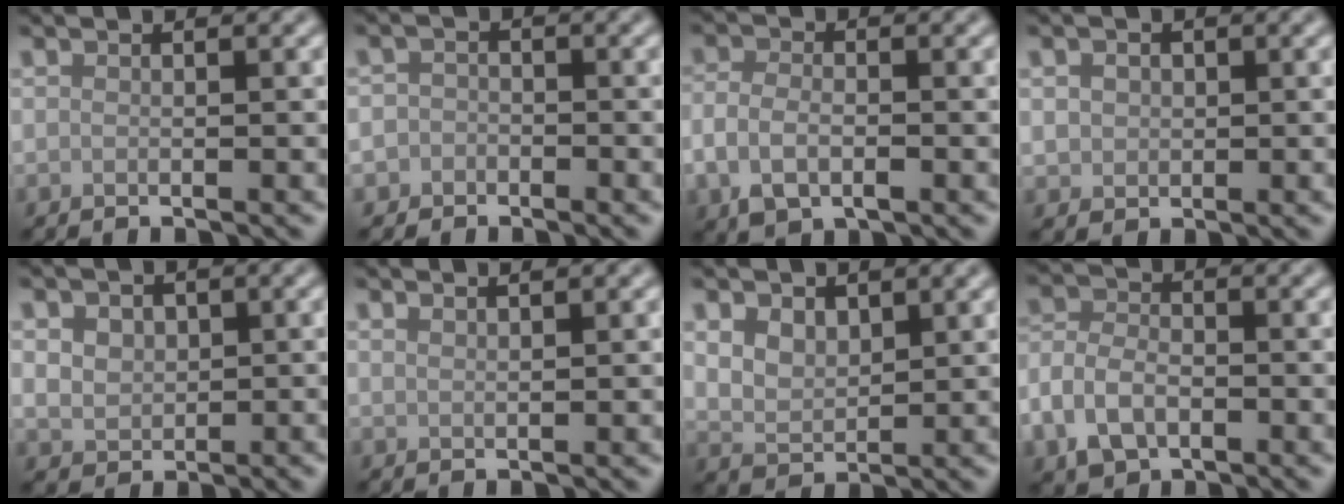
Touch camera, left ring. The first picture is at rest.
{"total": 1.8, "force": [-1.0, 1.5, 0.1], "torque": [0.024, 0.006, -0.025]}
{"total": 3.8, "force": [-1.1, 2.4, 2.7], "torque": [-0.063, -0.007, -0.025]}
{"total": 1.8, "force": [0.2, 1.6, 0.8], "torque": [-0.016, -0.005, 0.005]}
{"total": 3.1, "force": [0.8, 2.4, 1.8], "torque": [-0.036, 0.012, 0.013]}
{"total": 0.8, "force": [0.8, 0.1, 0.3], "torque": [-0.002, 0.000, 0.013]}
{"total": 2.7, "force": [1.3, 1.8, 1.6], "torque": [-0.036, -0.005, 0.029]}
{"total": 4.5, "force": [-1.9, 3.0, 2.8], "torque": [-0.059, 0.001, -0.045]}